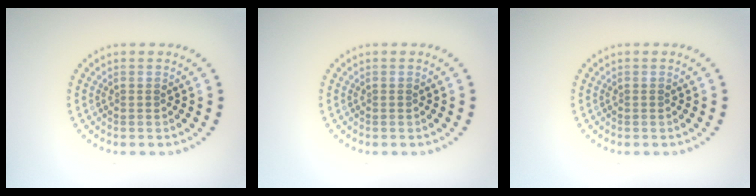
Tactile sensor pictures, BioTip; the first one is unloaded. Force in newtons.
{"total": 0.0}
{"total": 0.0}